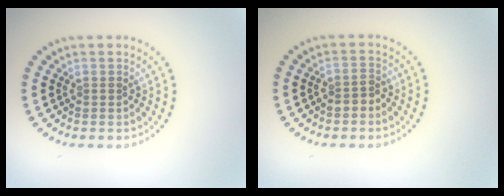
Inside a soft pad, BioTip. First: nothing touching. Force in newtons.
{"total": 1.5, "press": 1.3, "slide": 0.7}